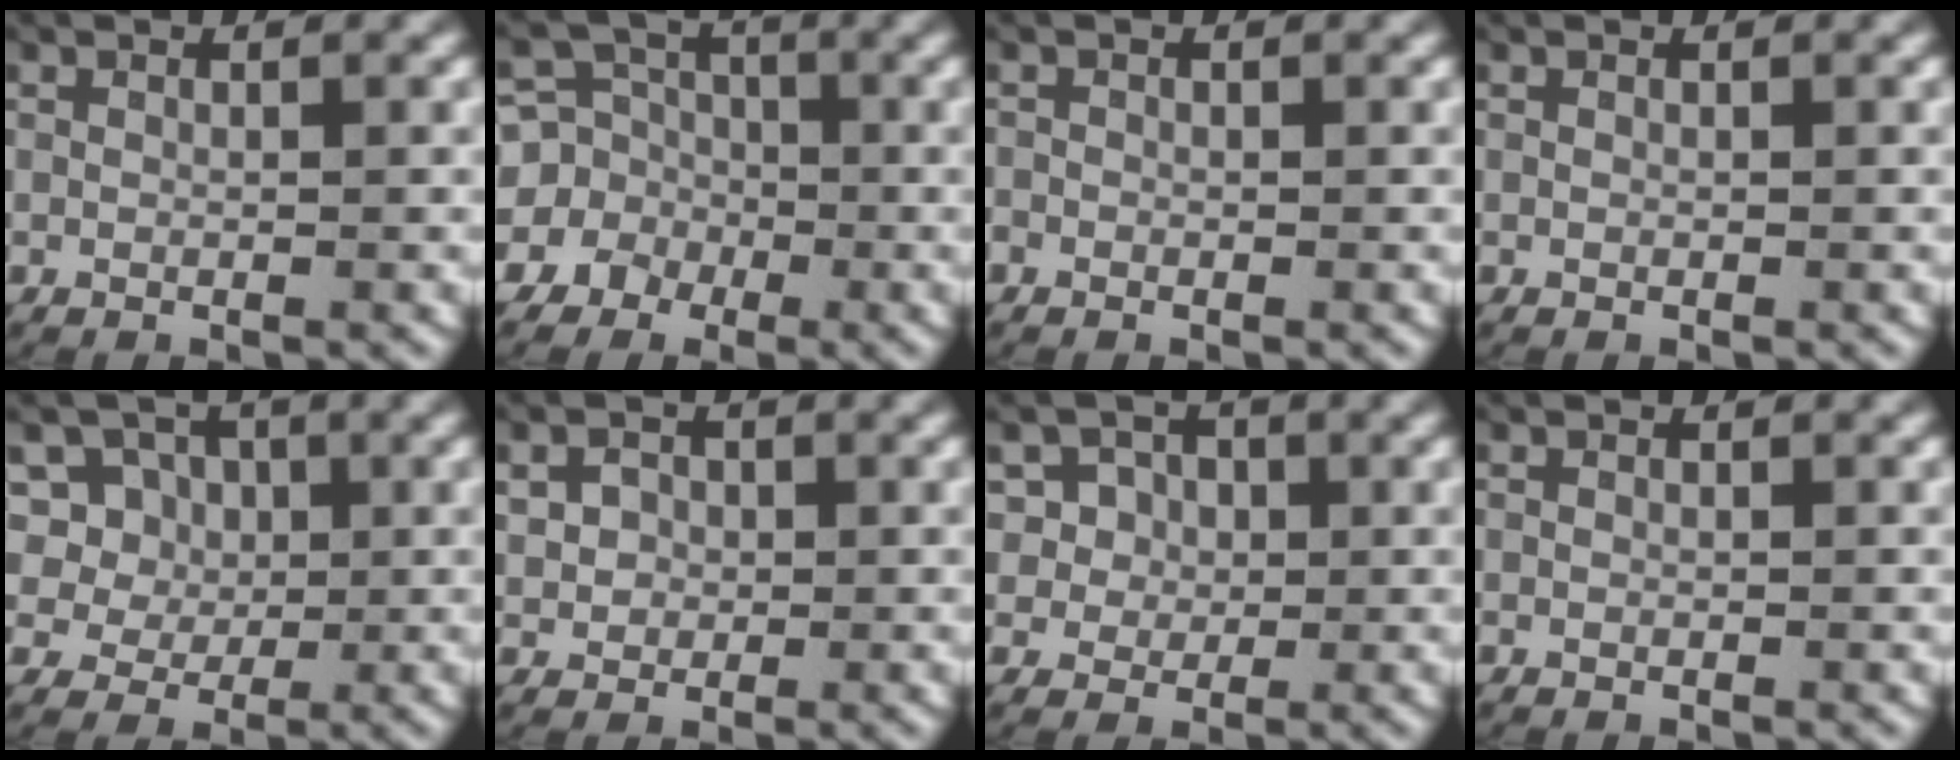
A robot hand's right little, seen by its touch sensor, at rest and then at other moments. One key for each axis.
{"total": 10.8, "fx": -2.2, "fy": 10.2, "fz": 2.8, "tx": -0.083, "ty": -0.034, "tz": -0.046}
{"total": 1.0, "fx": -0.5, "fy": 0.8, "fz": 0.2, "tx": -0.008, "ty": -0.004, "tz": -0.008}
{"total": 0.0}
{"total": 7.7, "fx": 0.7, "fy": 7.2, "fz": 2.6, "tx": -0.087, "ty": -0.023, "tz": 0.012}
{"total": 3.4, "fx": 0.3, "fy": 3.0, "fz": 1.4, "tx": -0.037, "ty": -0.009, "tz": 0.012}
{"total": 4.4, "fx": 0.2, "fy": 4.1, "fz": 1.3, "tx": -0.038, "ty": -0.010, "tz": 0.003}
{"total": 0.0}